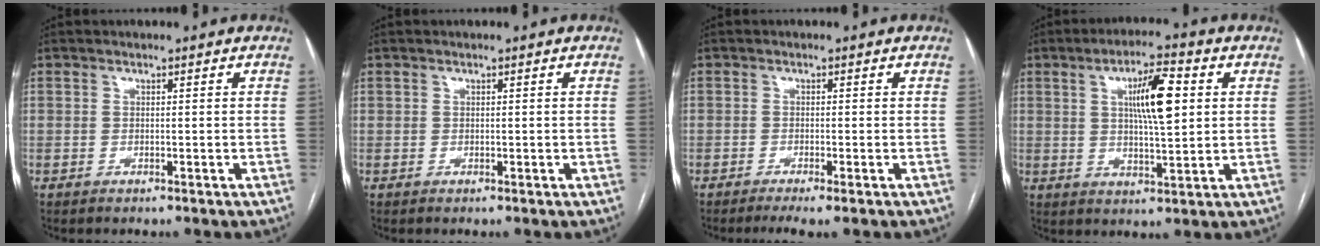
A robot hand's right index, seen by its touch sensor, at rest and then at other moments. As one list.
[{"total": 0.0}, {"total": 3.0, "force": [-1.9, 0.0, 2.2], "torque": [-0.038, -0.009, -0.034]}, {"total": 9.5, "force": [2.4, 1.7, 9.1], "torque": [-0.156, 0.007, 0.041]}]